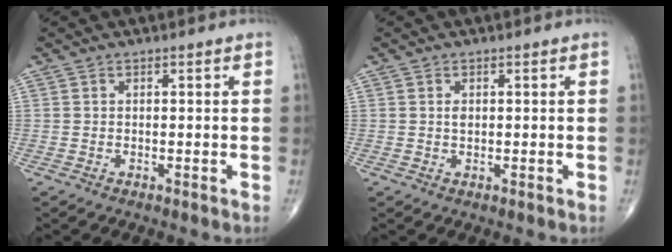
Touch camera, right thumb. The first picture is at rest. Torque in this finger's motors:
{"motor_torque": [0.05, 0.78, 0.28, -0.05, 0.04]}